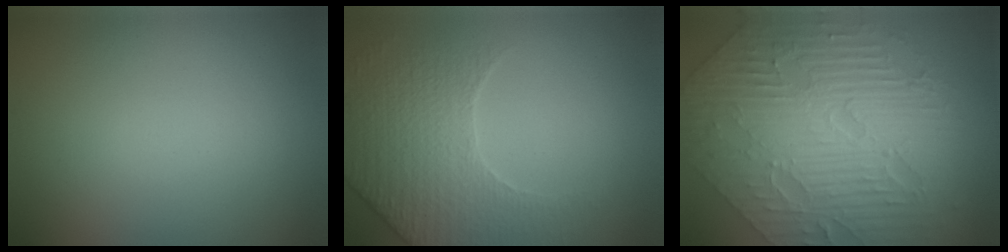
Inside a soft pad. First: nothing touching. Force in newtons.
{"total": 4.2, "press": 4.1, "slide": 1.0}
{"total": 10.7, "press": 7.2, "slide": 7.9}